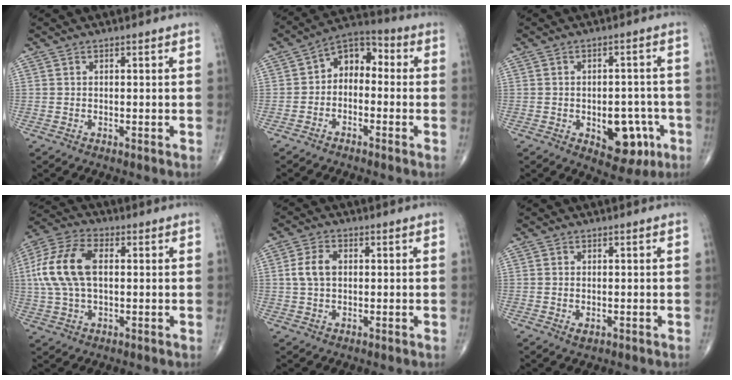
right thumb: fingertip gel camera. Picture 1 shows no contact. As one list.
[{"total": 7.7, "force": [-0.7, 5.4, 5.5], "torque": [-0.057, 0.039, -0.033]}, {"total": 9.9, "force": [-3.5, 5.8, 7.3], "torque": [-0.058, 0.021, -0.034]}, {"total": 14.1, "force": [1.6, 8.0, 11.5], "torque": [-0.246, 0.021, 0.027]}, {"total": 5.0, "force": [0.6, 3.3, 3.7], "torque": [-0.078, 0.008, 0.008]}, {"total": 1.4, "force": [-0.3, 0.8, 1.1], "torque": [-0.019, -0.004, -0.004]}]